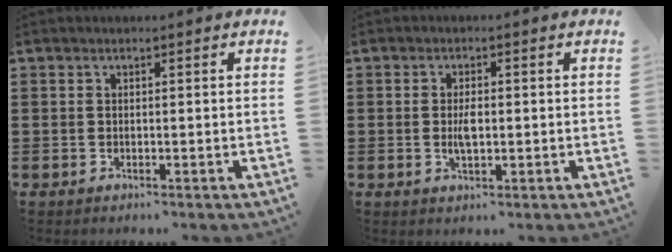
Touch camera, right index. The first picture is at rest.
{"total": 3.0, "force": [-0.1, 1.3, 2.7], "torque": [-0.058, 0.000, -0.006]}